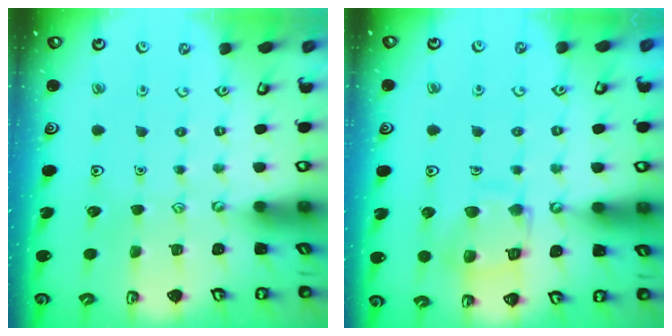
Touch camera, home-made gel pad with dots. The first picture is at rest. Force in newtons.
{"total": 12.4, "press": 12.4, "slide": 1.2}